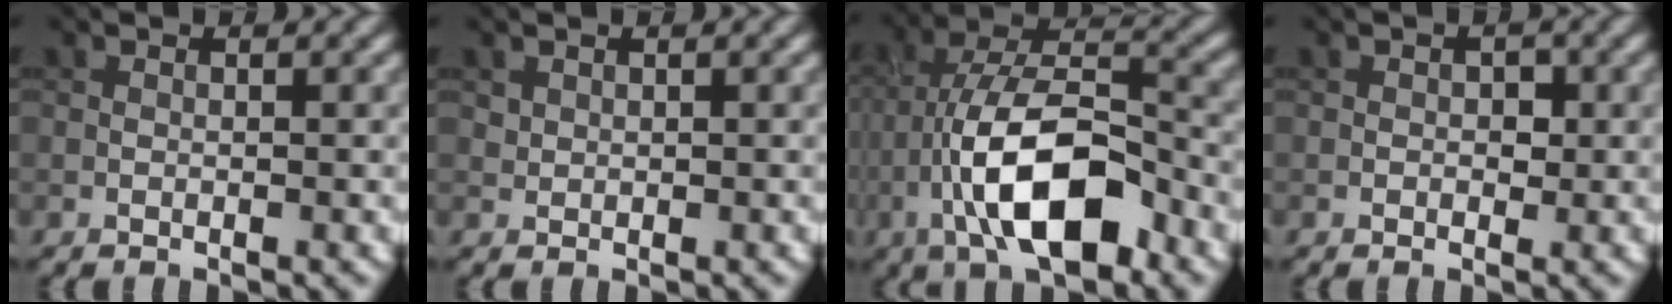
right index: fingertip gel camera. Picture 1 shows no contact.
{"total": 0.7, "force": [0.5, 0.5, 0.1], "torque": [-0.001, -0.003, 0.014]}
{"total": 10.4, "force": [-4.3, 4.2, 8.5], "torque": [-0.150, 0.015, -0.081]}
{"total": 1.2, "force": [0.0, 0.9, 0.8], "torque": [-0.007, -0.003, -0.002]}